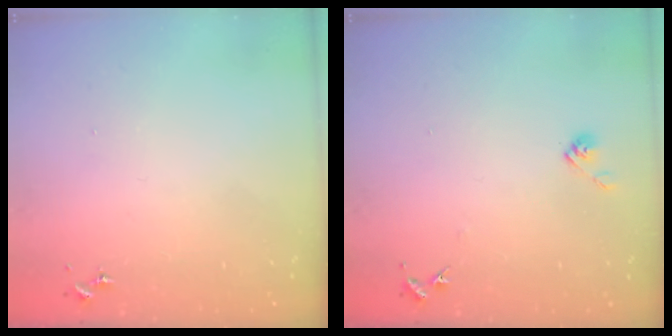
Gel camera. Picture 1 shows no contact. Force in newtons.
{"total": 6.2, "press": 6.2, "slide": 0.5}